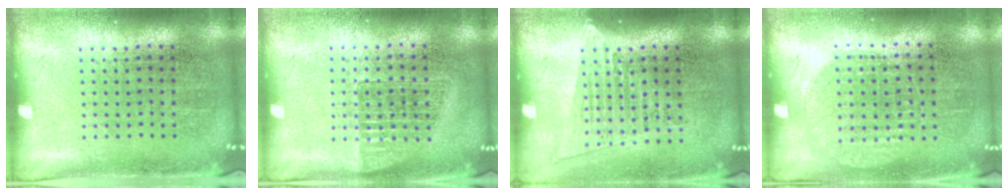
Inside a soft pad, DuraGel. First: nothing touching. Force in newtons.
{"total": 1.1, "press": 1.0, "slide": 0.6}
{"total": 1.4, "press": 1.2, "slide": 0.7}
{"total": 1.0, "press": 0.9, "slide": 0.4}